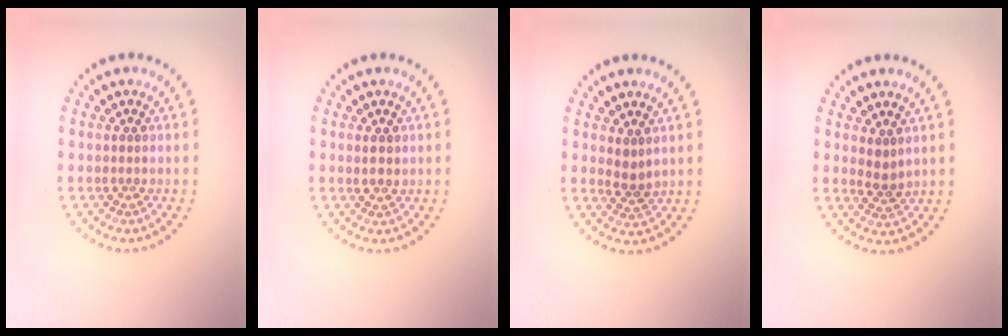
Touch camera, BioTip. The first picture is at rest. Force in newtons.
{"total": 1.1, "press": 1.1, "slide": 0.4}
{"total": 1.6, "press": 1.3, "slide": 1.0}
{"total": 1.6, "press": 1.3, "slide": 1.0}